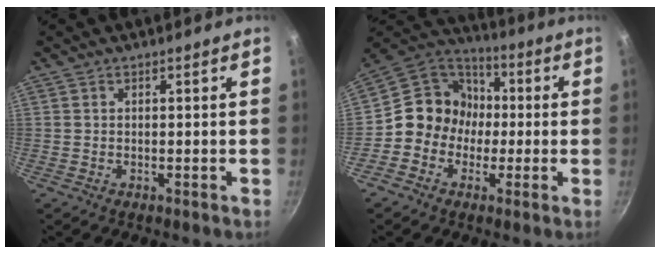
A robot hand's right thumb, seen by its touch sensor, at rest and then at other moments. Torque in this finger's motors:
{"motor_torque": [-0.25, 0.47, 0.72, -0.60, 0.04]}